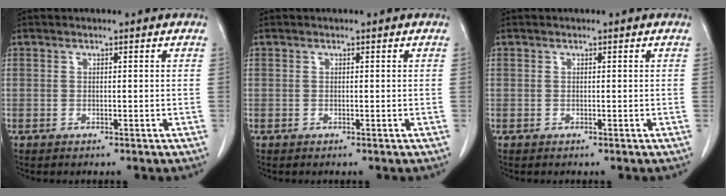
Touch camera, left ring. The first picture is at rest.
{"total": 0.0}
{"total": 0.0}